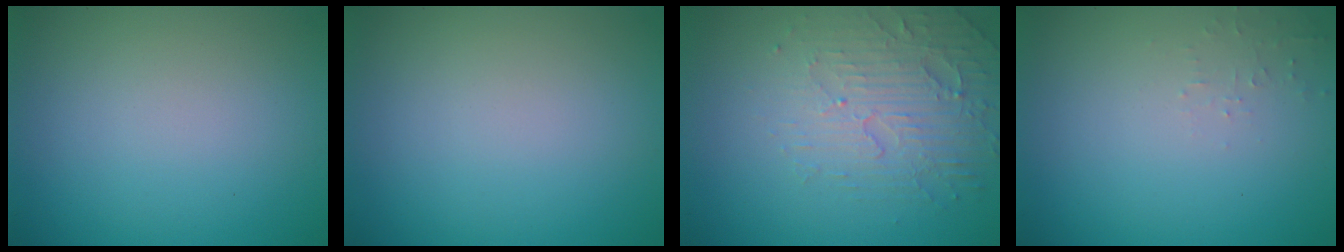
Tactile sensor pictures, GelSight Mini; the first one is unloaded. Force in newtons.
{"total": 0.0}
{"total": 5.1, "press": 3.4, "slide": 3.7}
{"total": 0.8, "press": 0.7, "slide": 0.1}